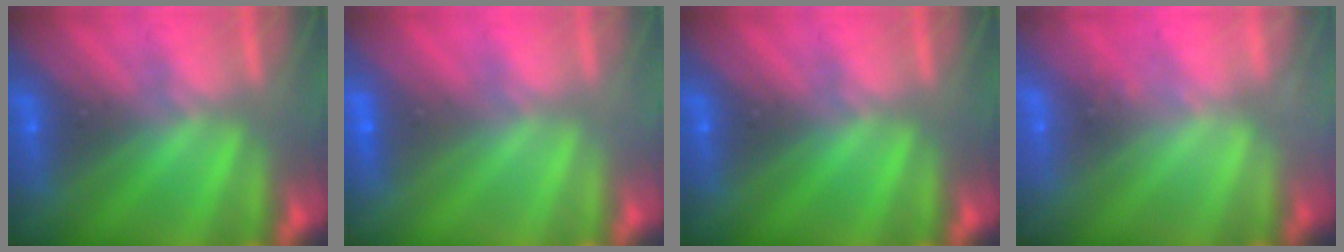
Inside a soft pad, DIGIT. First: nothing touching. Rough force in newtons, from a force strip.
{"total": 1.9}
{"total": 0.0}
{"total": 2.4}